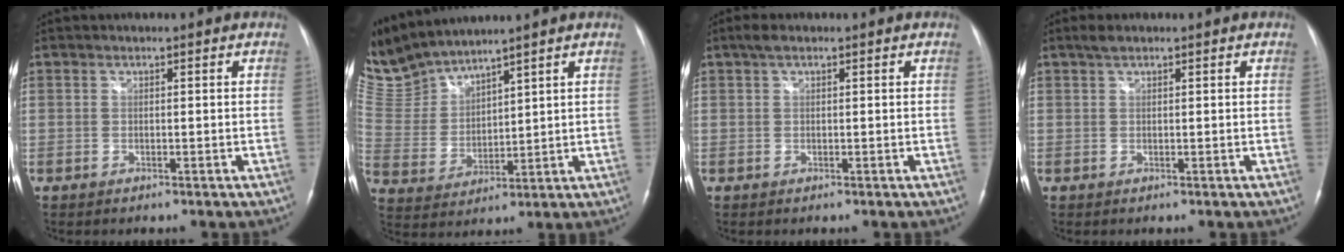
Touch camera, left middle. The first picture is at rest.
{"total": 10.5, "force": [10.3, 0.5, 1.9], "torque": [-0.068, 0.011, 0.229]}
{"total": 1.7, "force": [1.1, 0.5, 1.2], "torque": [-0.028, 0.018, 0.020]}
{"total": 1.5, "force": [1.1, 0.4, 0.9], "torque": [-0.023, 0.010, 0.023]}